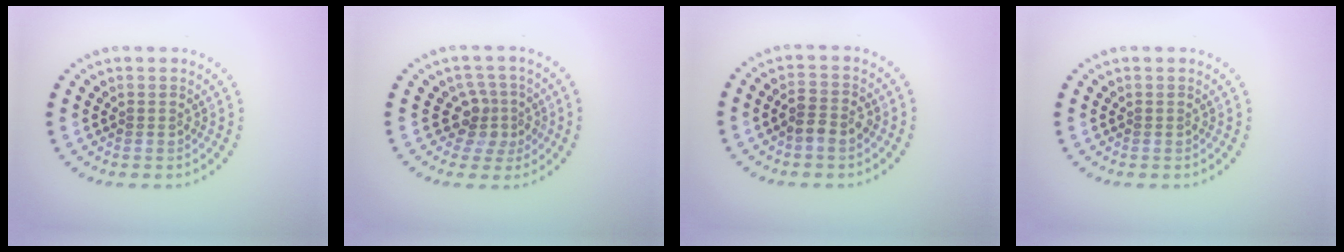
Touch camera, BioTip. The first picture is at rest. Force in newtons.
{"total": 2.9, "press": 2.2, "slide": 1.9}
{"total": 2.2, "press": 2.2, "slide": 0.4}
{"total": 0.0}